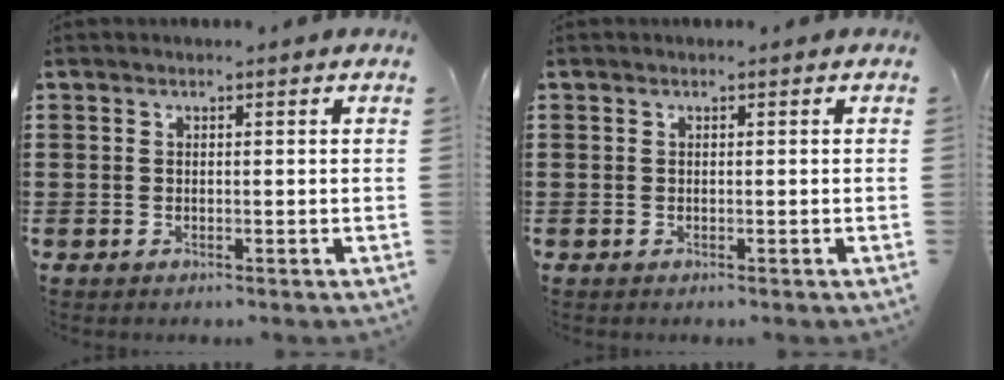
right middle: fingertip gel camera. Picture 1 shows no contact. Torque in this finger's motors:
{"motor_torque": [-0.04, 0.00, -0.04, -0.02]}